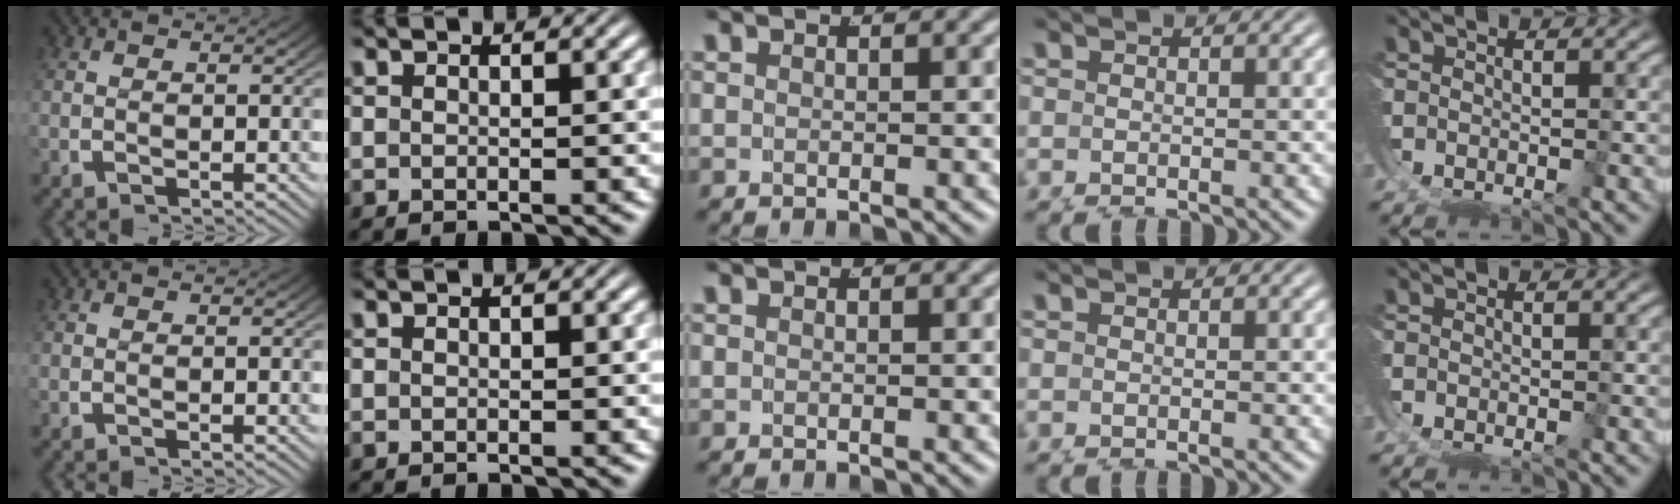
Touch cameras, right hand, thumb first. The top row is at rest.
{}